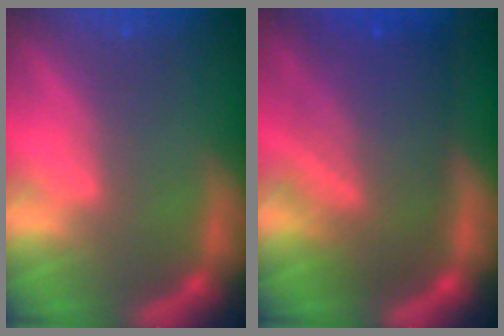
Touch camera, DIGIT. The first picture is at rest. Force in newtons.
{"total": 9.5}